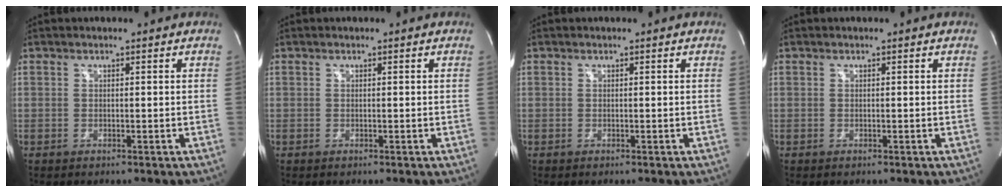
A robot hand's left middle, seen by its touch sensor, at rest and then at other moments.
{"total": 0.0}
{"total": 0.0}
{"total": 0.0}